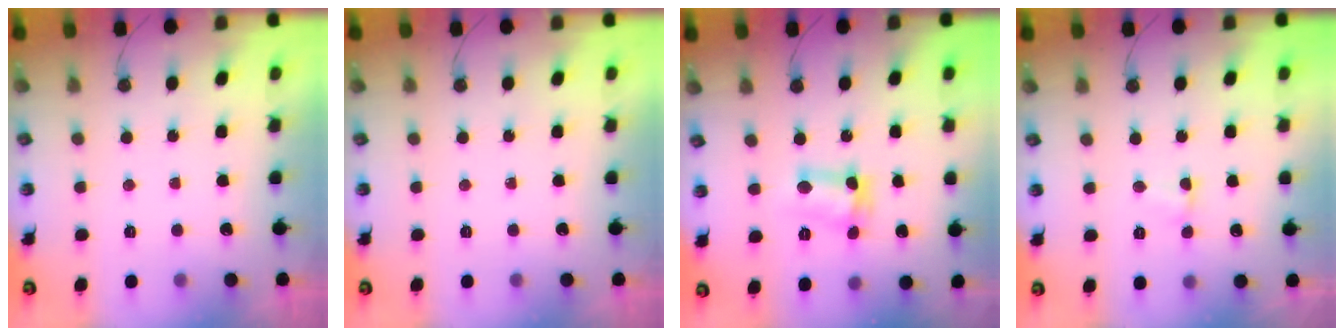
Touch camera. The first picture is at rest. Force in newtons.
{"total": 0.0}
{"total": 7.2, "press": 6.9, "slide": 2.3}
{"total": 1.4, "press": 1.4, "slide": 0.4}